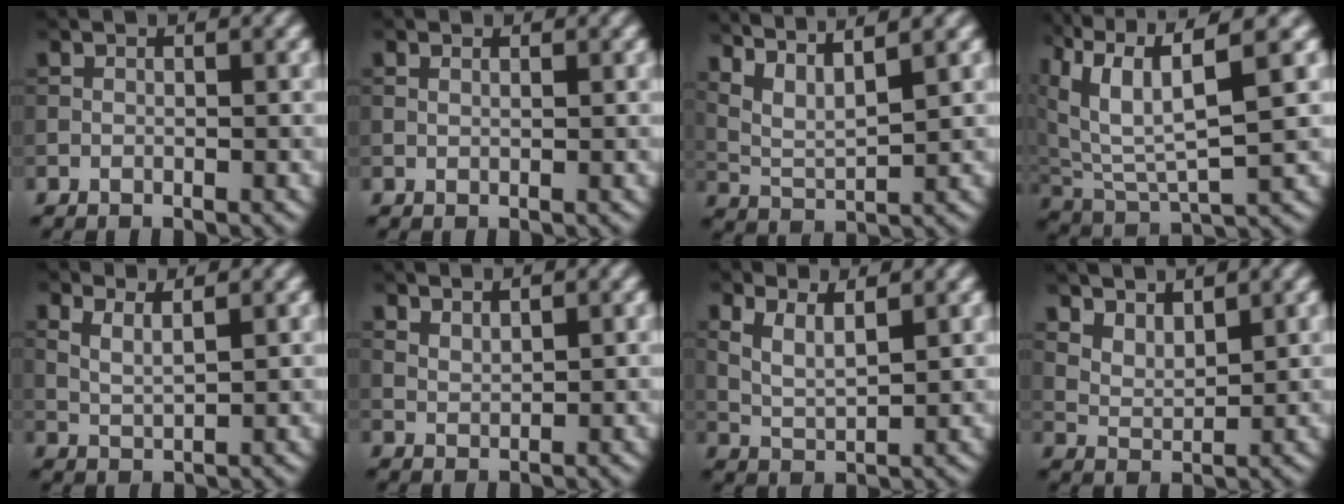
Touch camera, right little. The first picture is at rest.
{"total": 0.7, "force": [0.5, 0.2, 0.4], "torque": [-0.009, -0.005, 0.006]}
{"total": 5.6, "force": [4.1, 1.2, 3.5], "torque": [-0.076, 0.011, 0.068]}
{"total": 9.2, "force": [4.0, 3.7, 7.4], "torque": [-0.159, 0.002, 0.078]}
{"total": 2.2, "force": [1.5, 0.7, 1.5], "torque": [-0.033, -0.001, 0.032]}
{"total": 1.4, "force": [1.3, 0.3, 0.6], "torque": [-0.015, -0.003, 0.028]}
{"total": 3.2, "force": [1.9, 1.3, 2.2], "torque": [-0.051, -0.002, 0.039]}
{"total": 3.5, "force": [2.9, 1.2, 1.6], "torque": [-0.035, -0.005, 0.058]}